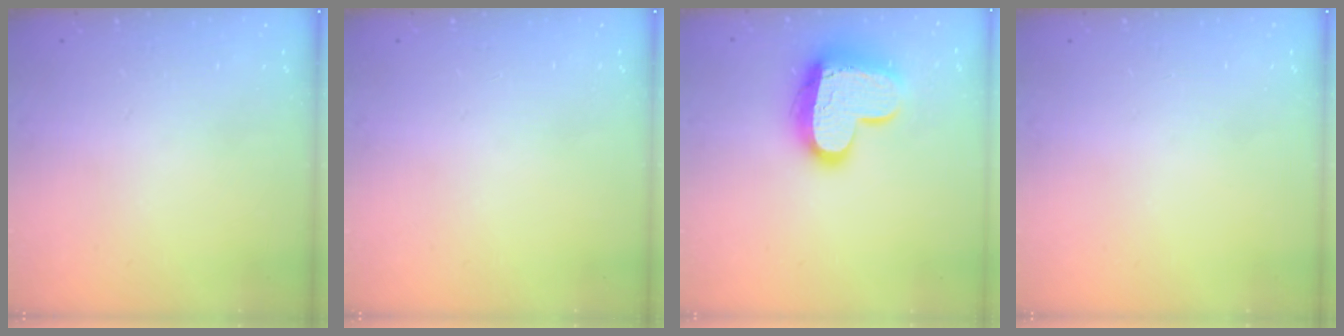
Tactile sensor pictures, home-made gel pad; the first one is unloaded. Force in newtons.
{"total": 0.0}
{"total": 16.2, "press": 16.1, "slide": 1.4}
{"total": 0.0}